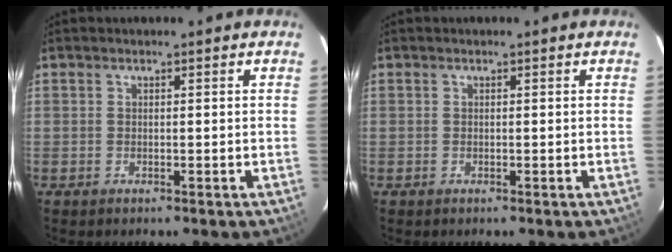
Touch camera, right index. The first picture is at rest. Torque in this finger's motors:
{"motor_torque": [0.00, 0.00, 0.03, 0.00]}